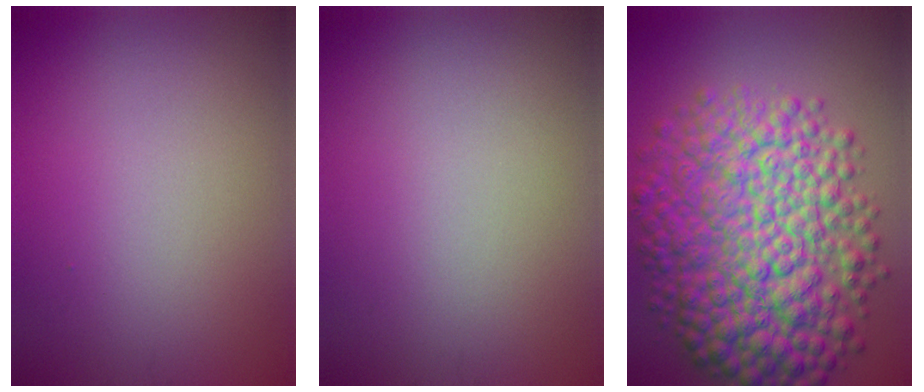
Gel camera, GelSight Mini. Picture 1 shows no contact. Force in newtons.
{"total": 0.0}
{"total": 12.5, "press": 12.5, "slide": 0.1}